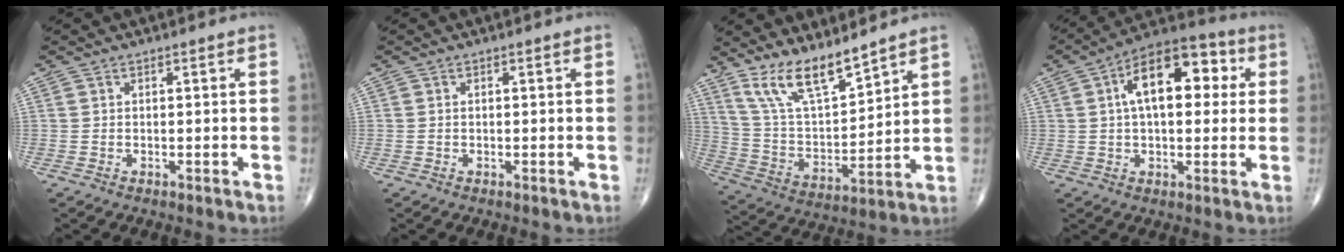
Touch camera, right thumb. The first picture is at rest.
{"total": 0.0}
{"total": 12.5, "force": [9.9, 3.4, 6.9], "torque": [-0.114, -0.064, 0.203]}
{"total": 15.6, "force": [3.6, 8.2, 12.7], "torque": [-0.173, 0.026, 0.047]}